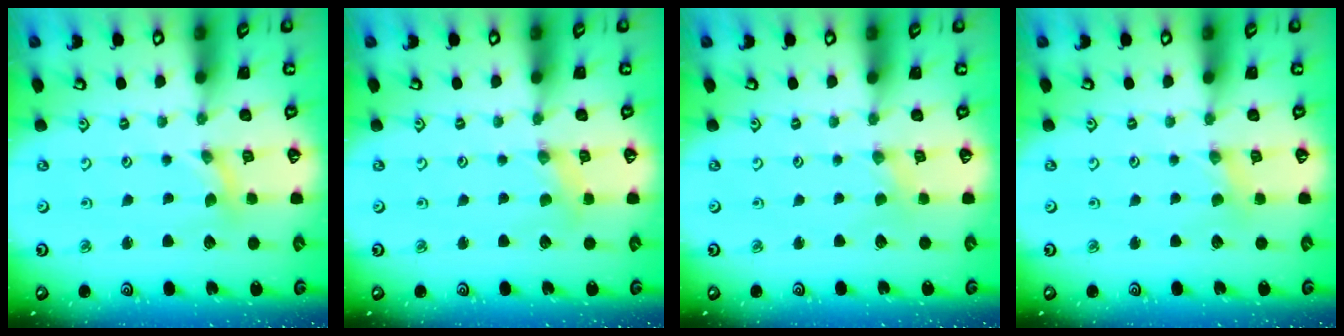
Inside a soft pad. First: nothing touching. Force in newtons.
{"total": 1.9, "press": 1.9, "slide": 0.3}
{"total": 0.5, "press": 0.5, "slide": 0.1}
{"total": 1.1, "press": 1.1, "slide": 0.2}